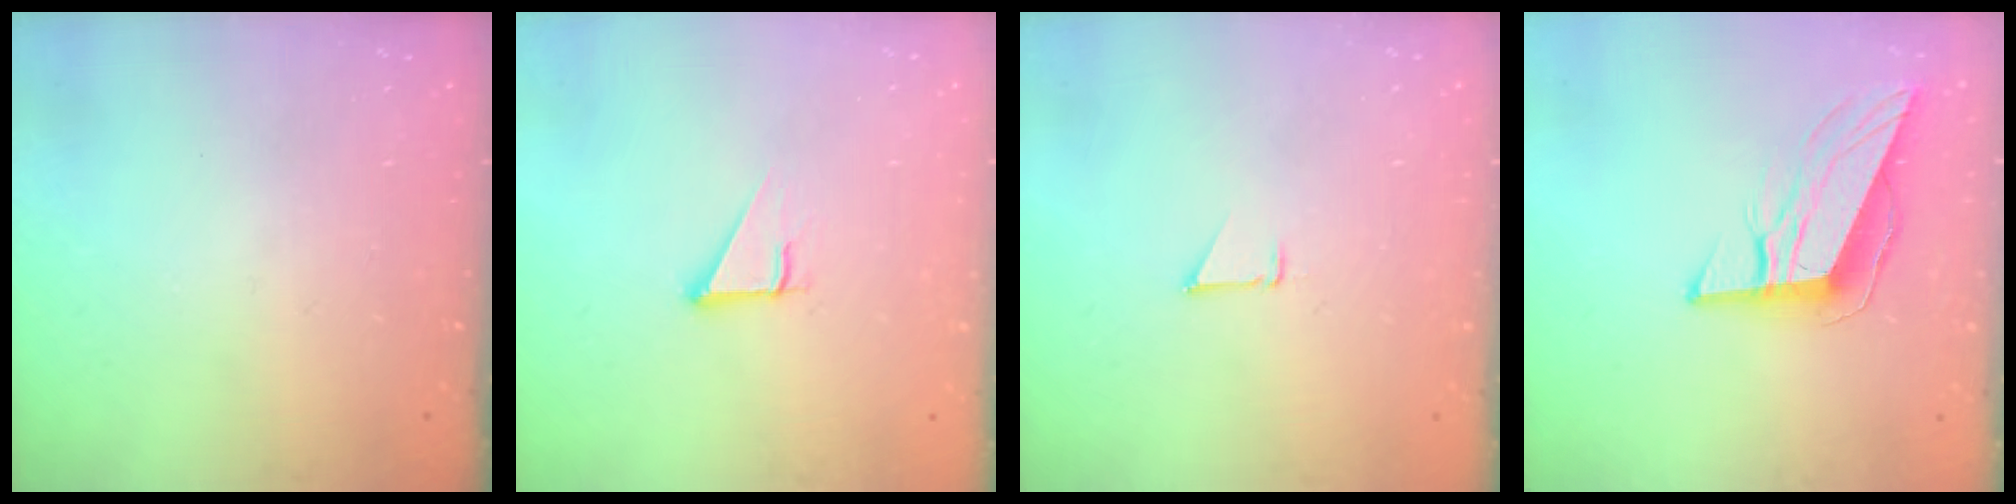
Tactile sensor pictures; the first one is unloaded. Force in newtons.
{"total": 3.0, "press": 3.0, "slide": 0.1}
{"total": 0.9, "press": 0.9, "slide": 0.1}
{"total": 10.3, "press": 10.2, "slide": 1.9}